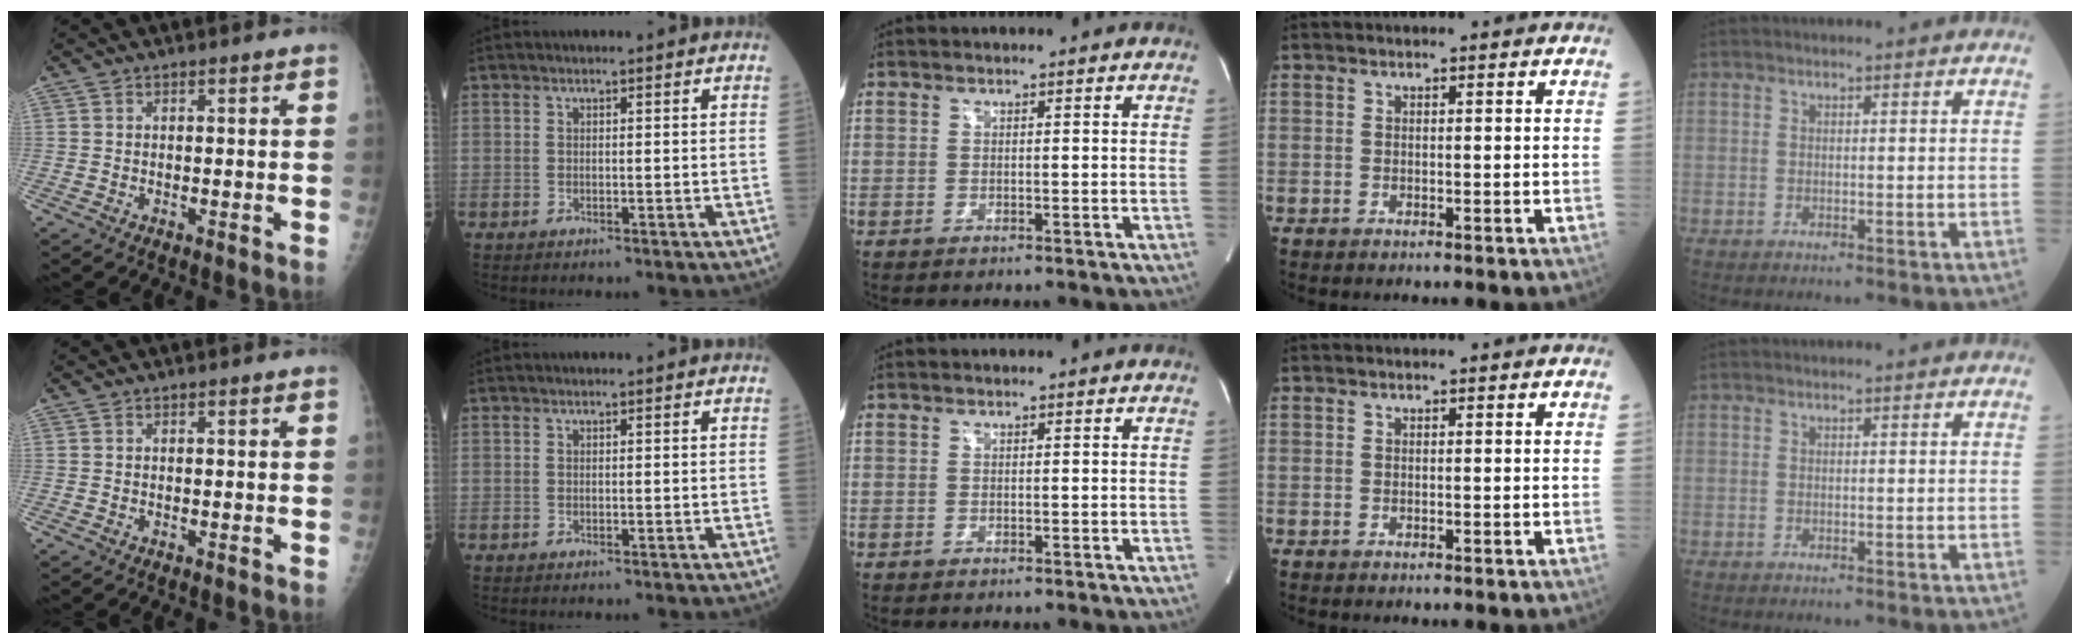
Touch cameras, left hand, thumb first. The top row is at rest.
{}